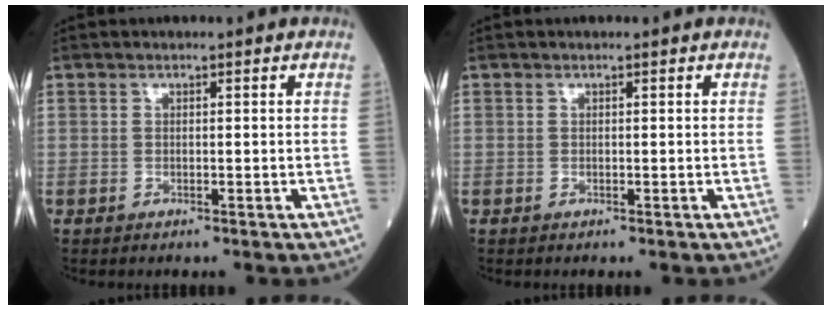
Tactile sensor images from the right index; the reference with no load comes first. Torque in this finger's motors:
{"motor_torque": [0.01, 0.00, 0.00, -0.01]}